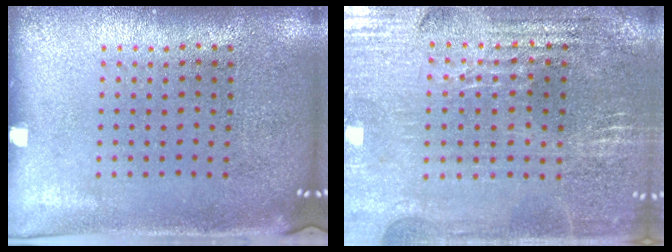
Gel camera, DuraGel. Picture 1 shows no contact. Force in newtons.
{"total": 2.8, "press": 2.8, "slide": 0.5}